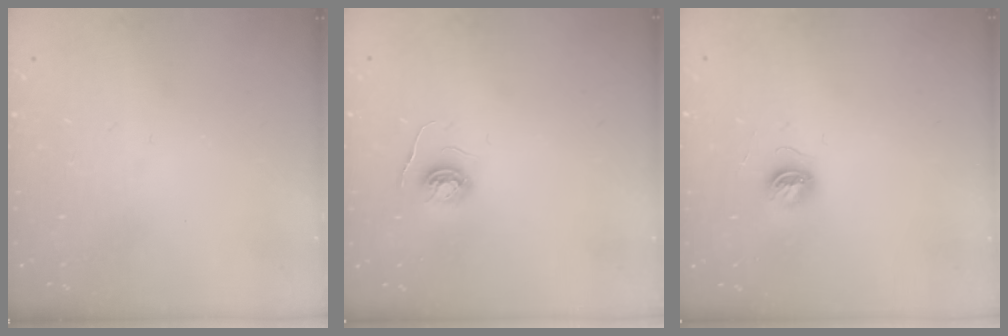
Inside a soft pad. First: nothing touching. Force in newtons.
{"total": 4.7, "press": 4.6, "slide": 0.4}
{"total": 5.6, "press": 5.6, "slide": 0.5}